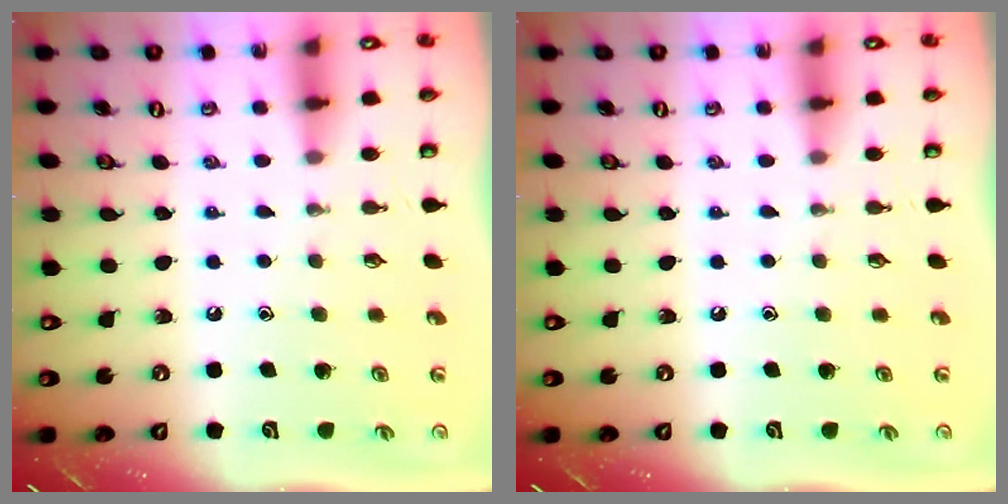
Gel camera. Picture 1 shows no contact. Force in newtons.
{"total": 0.0}